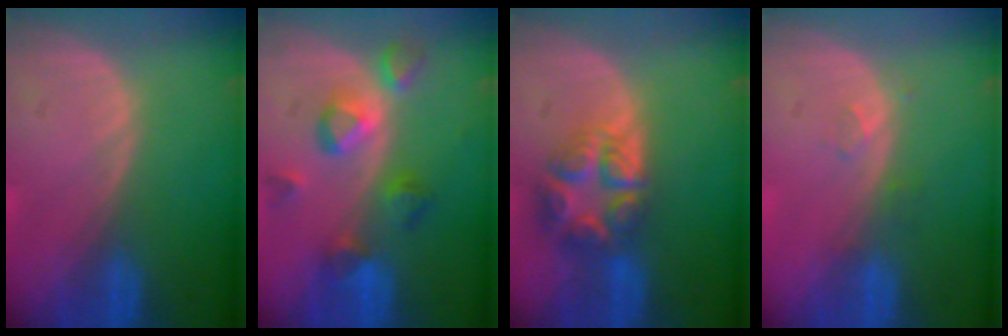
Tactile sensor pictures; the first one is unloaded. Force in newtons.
{"total": 6.6, "press": 6.6, "slide": 0.7}
{"total": 8.0, "press": 7.0, "slide": 3.9}
{"total": 1.9, "press": 1.6, "slide": 1.0}